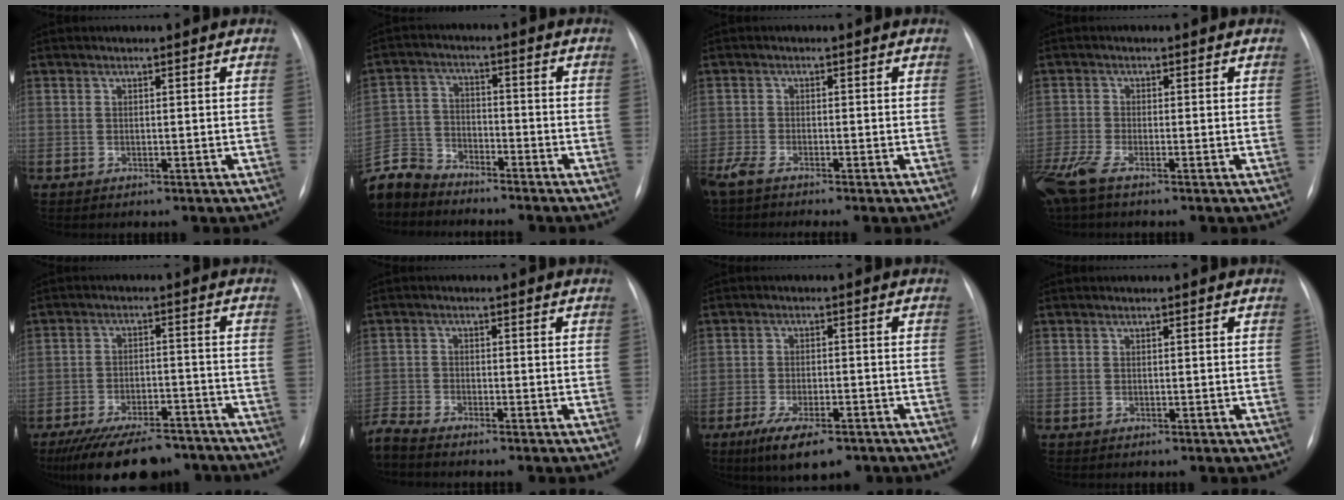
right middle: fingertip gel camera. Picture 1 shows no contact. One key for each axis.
{"total": 10.4, "fx": -9.6, "fy": 3.7, "fz": 1.4, "tx": -0.039, "ty": 0.009, "tz": -0.189}
{"total": 3.7, "fx": -3.0, "fy": 0.3, "fz": 2.1, "tx": -0.045, "ty": -0.008, "tz": -0.060}
{"total": 4.8, "fx": -3.4, "fy": 0.8, "fz": 3.3, "tx": -0.081, "ty": -0.014, "tz": -0.071}
{"total": 15.2, "fx": -12.3, "fy": 5.3, "fz": 7.2, "tx": -0.117, "ty": -0.003, "tz": -0.181}
{"total": 3.3, "fx": -3.2, "fy": -0.7, "fz": 0.5, "tx": -0.013, "ty": -0.016, "tz": -0.066}
{"total": 8.8, "fx": -5.9, "fy": 2.9, "fz": 5.8, "tx": -0.096, "ty": -0.013, "tz": -0.091}
{"total": 0.0}